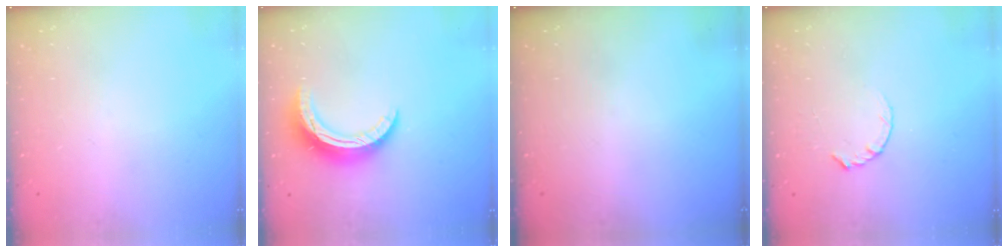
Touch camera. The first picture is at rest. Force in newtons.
{"total": 11.8, "press": 11.8, "slide": 0.9}
{"total": 0.0}
{"total": 2.8, "press": 2.8, "slide": 0.4}